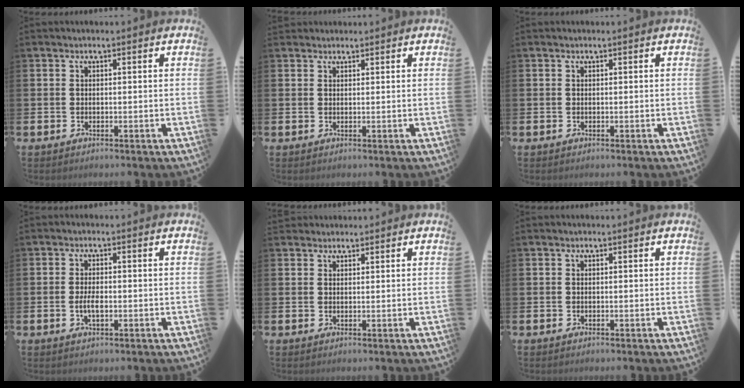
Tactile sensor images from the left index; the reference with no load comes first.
{"total": 1.3, "force": [1.2, 0.5, -0.1], "torque": [0.009, 0.001, 0.021]}
{"total": 0.0}
{"total": 2.6, "force": [-0.5, 1.1, 2.3], "torque": [-0.037, -0.001, -0.010]}
{"total": 1.7, "force": [1.6, 0.6, -0.1], "torque": [0.006, -0.002, 0.029]}
{"total": 0.0}